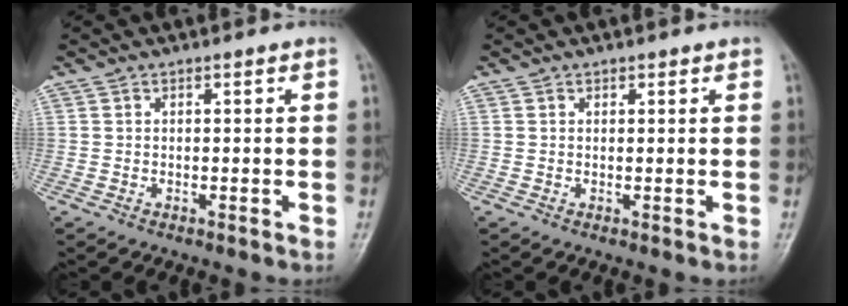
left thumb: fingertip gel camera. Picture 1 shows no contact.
{"total": 0.9, "force": [0.6, 0.5, 0.5], "torque": [0.001, -0.003, 0.005]}